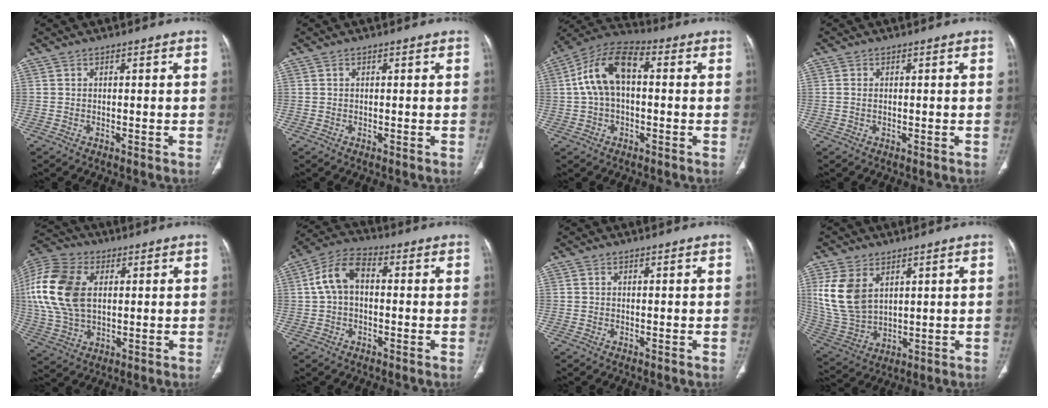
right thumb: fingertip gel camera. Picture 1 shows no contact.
{"total": 0.0}
{"total": 12.0, "force": [1.3, 6.8, 9.8], "torque": [-0.187, 0.038, 0.013]}
{"total": 0.9, "force": [0.0, 0.7, 0.7], "torque": [-0.014, 0.001, 0.000]}
{"total": 19.1, "force": [3.3, 12.3, 14.1], "torque": [-0.315, 0.005, 0.062]}
{"total": 8.4, "force": [0.7, 5.3, 6.5], "torque": [-0.123, 0.029, 0.004]}
{"total": 0.0}
{"total": 12.2, "force": [4.4, 7.8, 8.3], "torque": [-0.166, -0.014, 0.104]}